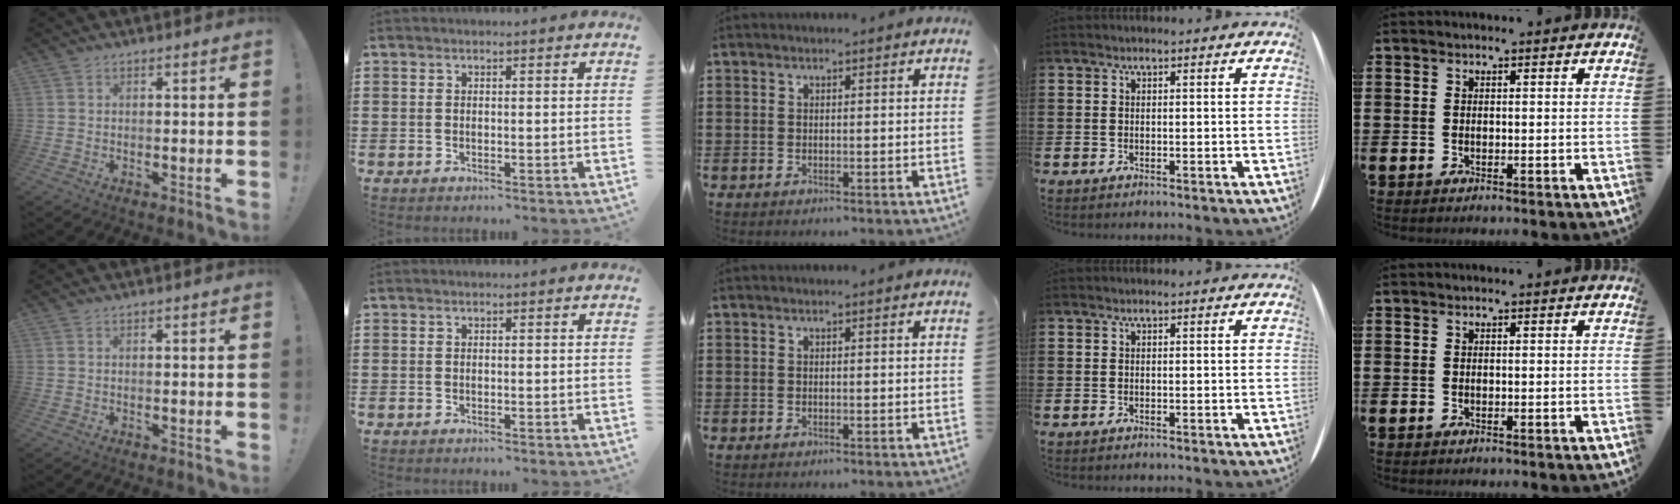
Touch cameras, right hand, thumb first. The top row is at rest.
{}